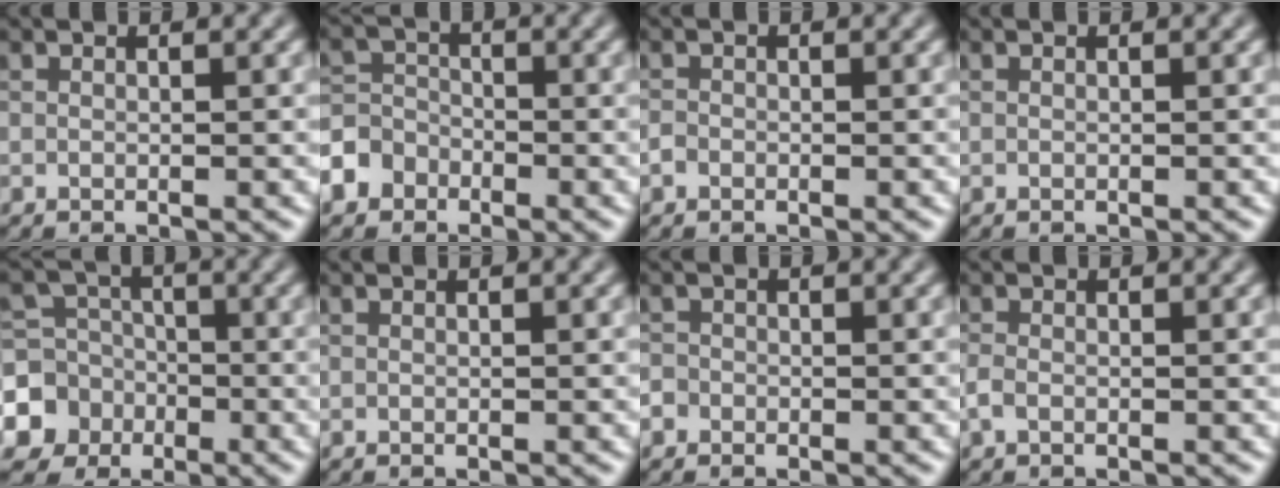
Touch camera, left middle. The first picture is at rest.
{"total": 5.0, "force": [-3.1, 3.8, 1.0], "torque": [-0.004, -0.005, -0.065]}
{"total": 0.7, "force": [-0.4, 0.5, 0.1], "torque": [0.000, -0.002, -0.010]}
{"total": 0.0}
{"total": 8.9, "force": [-3.0, 8.2, 1.6], "torque": [-0.044, -0.011, -0.073]}
{"total": 0.0}
{"total": 1.2, "force": [-0.7, 1.0, 0.2], "torque": [-0.002, 0.003, -0.011]}
{"total": 1.0, "force": [-0.5, 0.6, 0.7], "torque": [-0.016, -0.001, -0.014]}